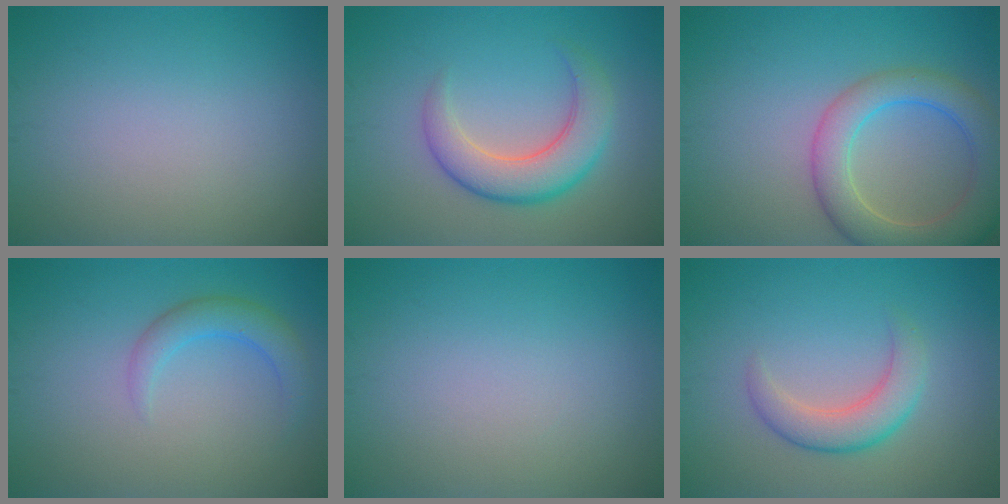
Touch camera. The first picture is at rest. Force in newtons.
{"total": 5.1, "press": 5.1, "slide": 0.4}
{"total": 6.5, "press": 6.5, "slide": 0.5}
{"total": 2.7, "press": 2.7, "slide": 0.2}
{"total": 0.0}
{"total": 3.5, "press": 3.5, "slide": 0.4}